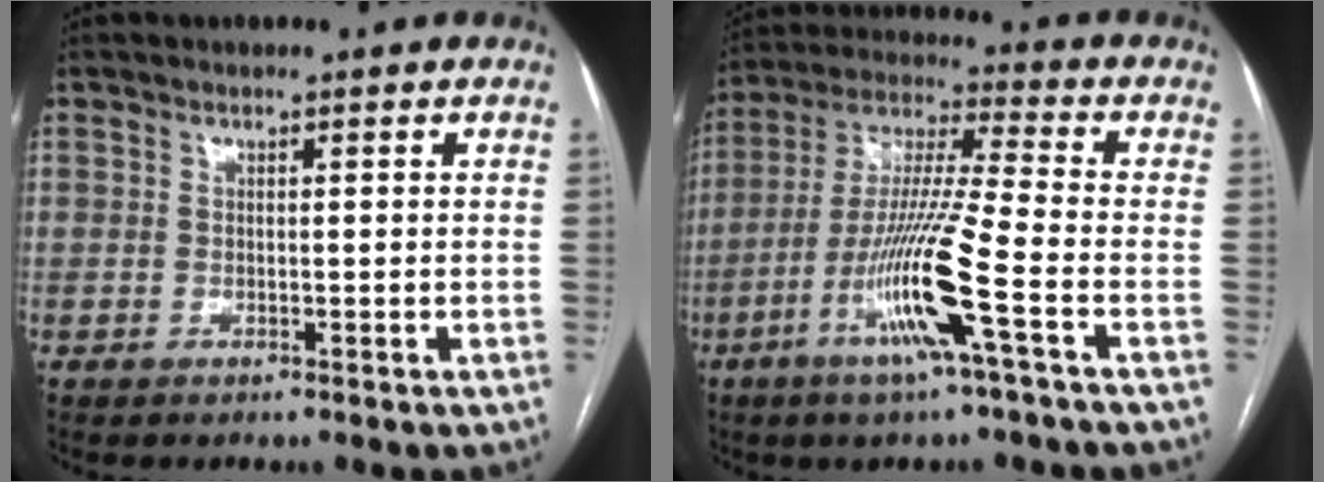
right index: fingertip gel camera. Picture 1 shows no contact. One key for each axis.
{"total": 14.4, "fx": -5.8, "fy": -0.7, "fz": 13.2, "tx": -0.266, "ty": -0.013, "tz": -0.115}